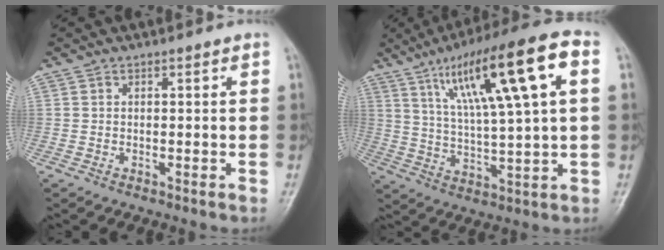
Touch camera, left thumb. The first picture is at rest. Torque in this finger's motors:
{"motor_torque": [1.56, 1.65, 1.94, -0.83, 0.25]}